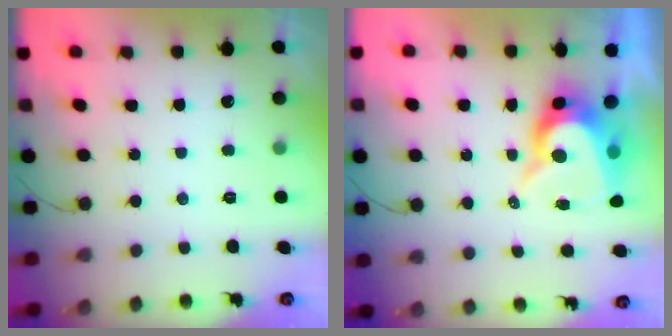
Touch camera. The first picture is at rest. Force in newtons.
{"total": 10.2, "press": 10.2, "slide": 0.7}